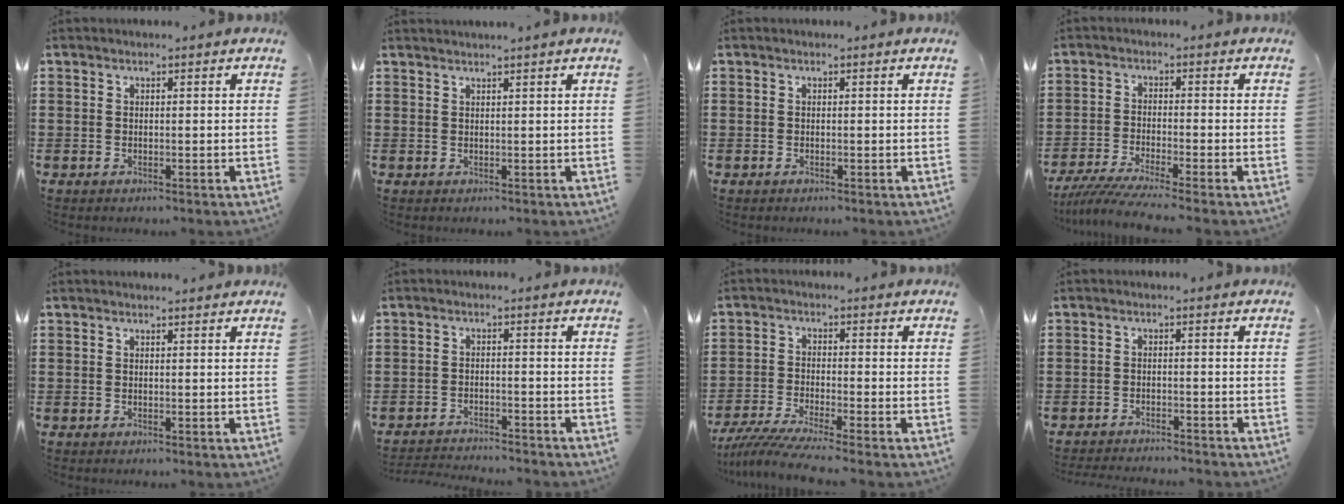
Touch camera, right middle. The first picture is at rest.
{"total": 1.1, "force": [1.1, -0.4, 0.2], "torque": [-0.003, -0.003, 0.021]}
{"total": 0.0}
{"total": 4.2, "force": [-3.8, -0.3, 1.9], "torque": [-0.054, -0.022, -0.078]}
{"total": 0.7, "force": [0.7, -0.1, 0.1], "torque": [-0.003, -0.001, 0.013]}
{"total": 2.6, "force": [-2.6, 0.0, 0.2], "torque": [-0.009, -0.003, -0.054]}
{"total": 4.5, "force": [-4.0, -0.3, 2.1], "torque": [-0.064, -0.025, -0.085]}
{"total": 2.0, "force": [-2.0, -0.2, 0.2], "torque": [-0.007, 0.000, -0.040]}